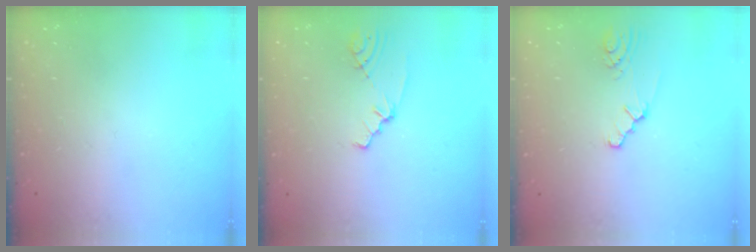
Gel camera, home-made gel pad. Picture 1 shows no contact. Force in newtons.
{"total": 1.8, "press": 1.8, "slide": 0.2}
{"total": 2.3, "press": 2.3, "slide": 0.4}